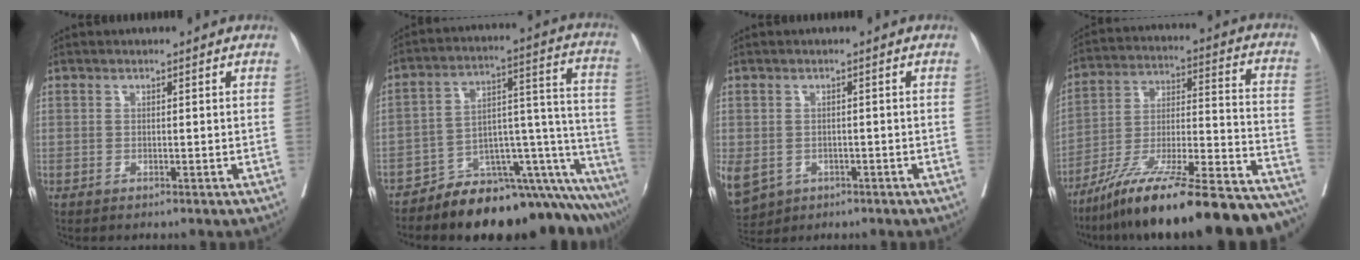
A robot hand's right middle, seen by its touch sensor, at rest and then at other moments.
{"total": 19.6, "force": [-16.8, 4.1, 9.3], "torque": [-0.053, 0.052, -0.243]}
{"total": 13.5, "force": [-5.2, 11.1, 5.8], "torque": [-0.182, -0.006, -0.062]}
{"total": 29.7, "force": [-24.5, 2.9, 16.5], "torque": [-0.195, -0.005, -0.375]}